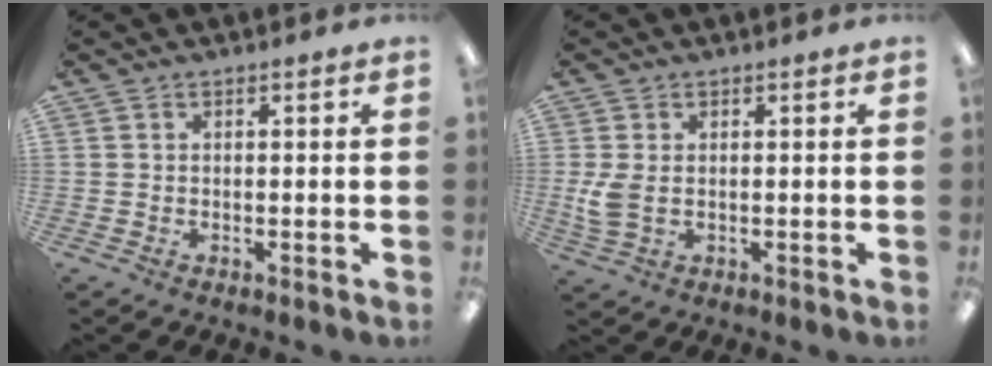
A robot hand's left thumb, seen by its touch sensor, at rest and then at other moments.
{"total": 4.4, "force": [0.4, 2.7, 3.5], "torque": [-0.071, -0.001, 0.004]}